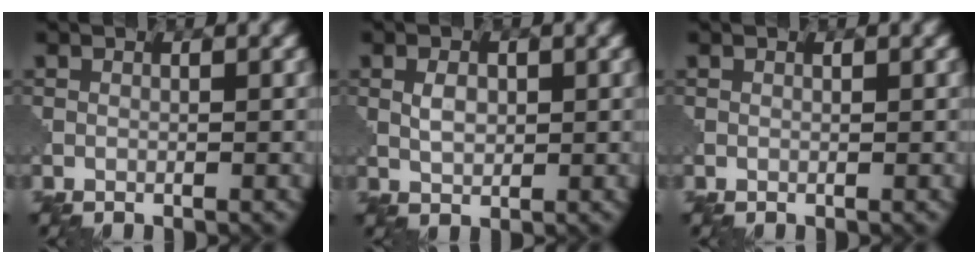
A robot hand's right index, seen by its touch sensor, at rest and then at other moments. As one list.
[{"total": 1.7, "force": [0.6, 1.1, 1.1], "torque": [-0.021, -0.002, 0.014]}, {"total": 0.0}]